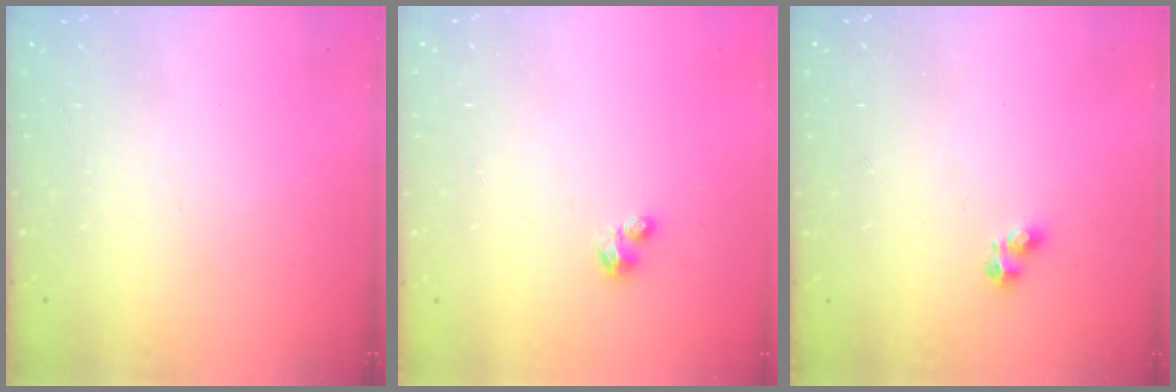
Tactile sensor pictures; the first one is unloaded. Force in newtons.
{"total": 2.5, "press": 2.5, "slide": 0.3}
{"total": 2.7, "press": 2.7, "slide": 0.4}